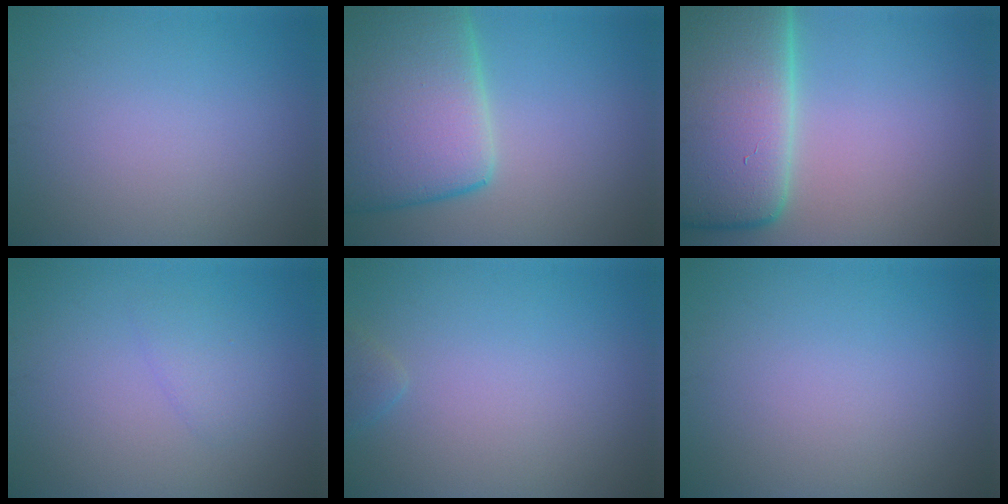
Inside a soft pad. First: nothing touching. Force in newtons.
{"total": 13.0, "press": 13.0, "slide": 0.8}
{"total": 16.6, "press": 16.6, "slide": 1.6}
{"total": 1.3, "press": 1.3, "slide": 0.1}
{"total": 1.0, "press": 1.0, "slide": 0.1}
{"total": 0.0}